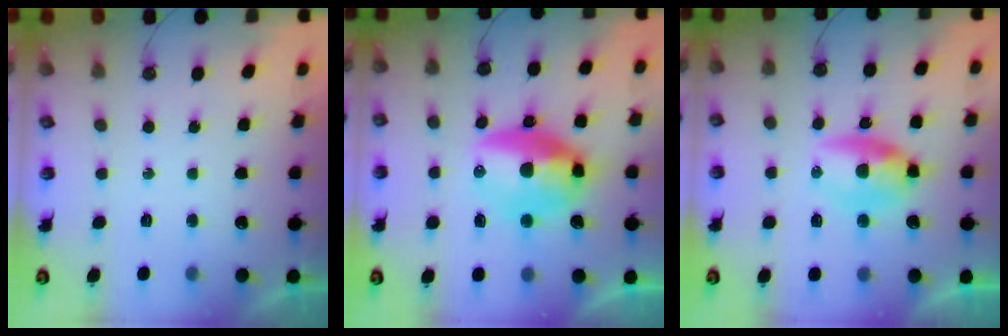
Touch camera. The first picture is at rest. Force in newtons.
{"total": 13.7, "press": 13.4, "slide": 2.9}
{"total": 7.8, "press": 7.6, "slide": 2.0}